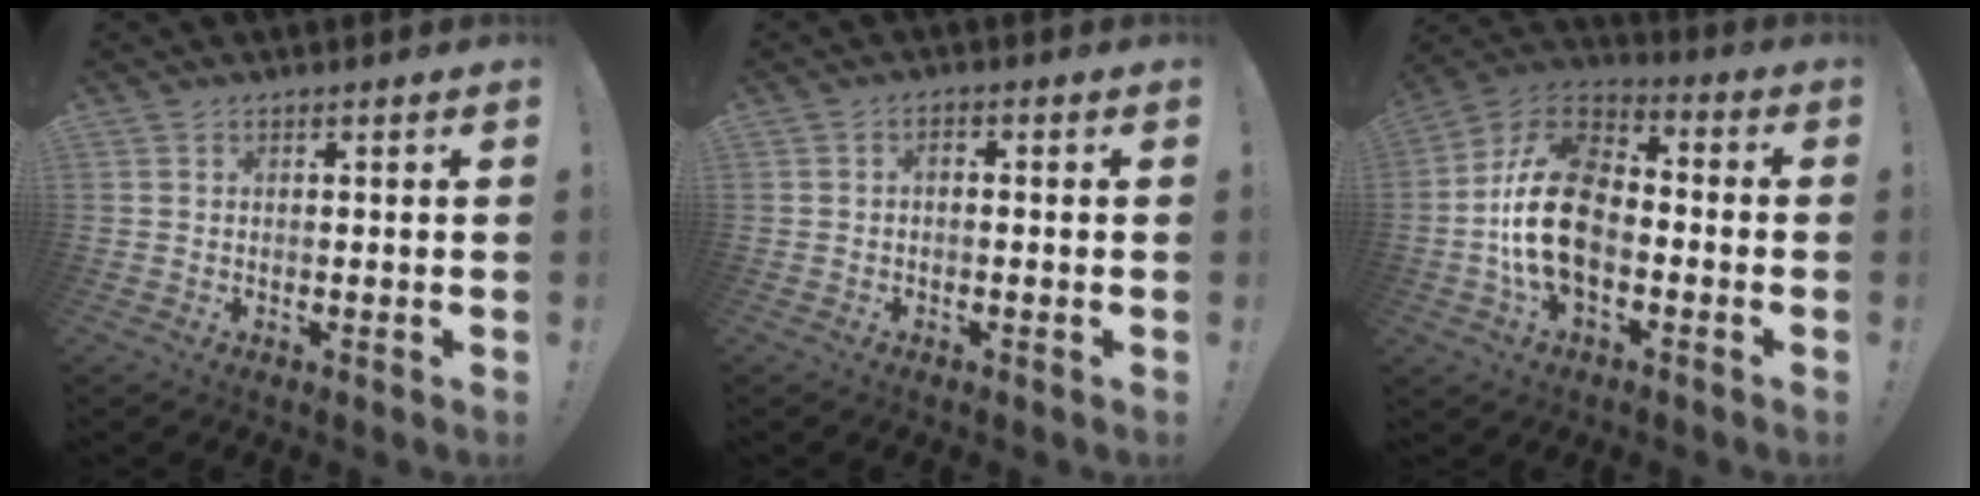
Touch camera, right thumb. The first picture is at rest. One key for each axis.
{"total": 1.7, "fx": -1.0, "fy": 0.4, "fz": 1.2, "tx": -0.033, "ty": 0.004, "tz": -0.020}
{"total": 20.4, "fx": -3.7, "fy": 13.1, "fz": 15.3, "tx": -0.285, "ty": 0.039, "tz": -0.053}